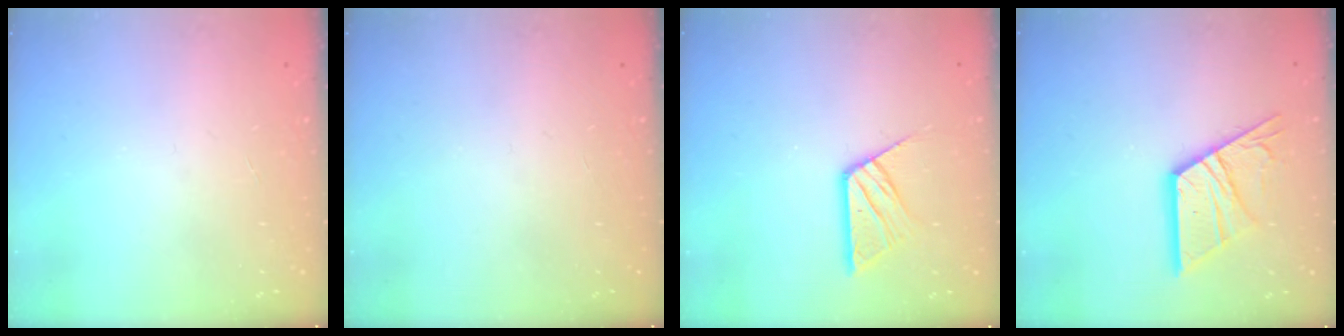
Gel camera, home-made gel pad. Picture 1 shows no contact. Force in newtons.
{"total": 0.0}
{"total": 11.2, "press": 11.1, "slide": 1.0}
{"total": 14.1, "press": 14.1, "slide": 0.8}